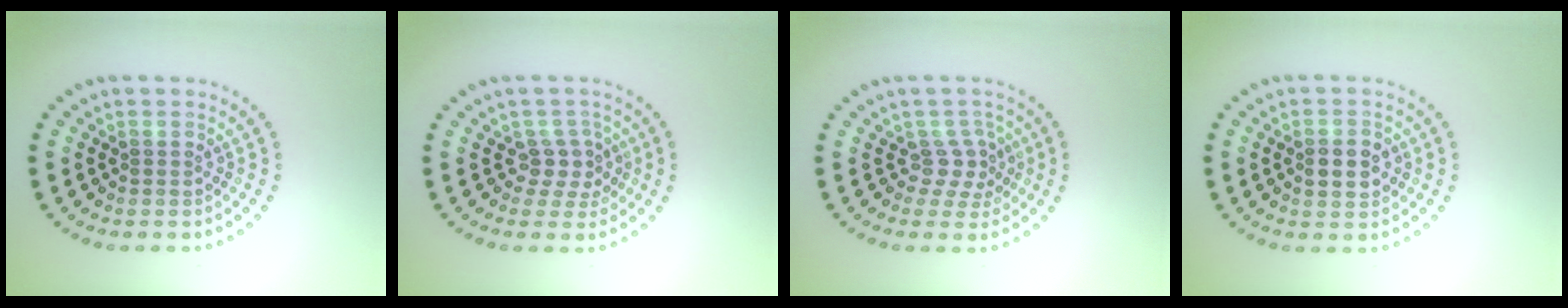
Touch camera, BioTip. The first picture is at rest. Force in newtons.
{"total": 2.2, "press": 1.7, "slide": 1.5}
{"total": 2.3, "press": 1.6, "slide": 1.6}
{"total": 2.6, "press": 2.6, "slide": 0.1}